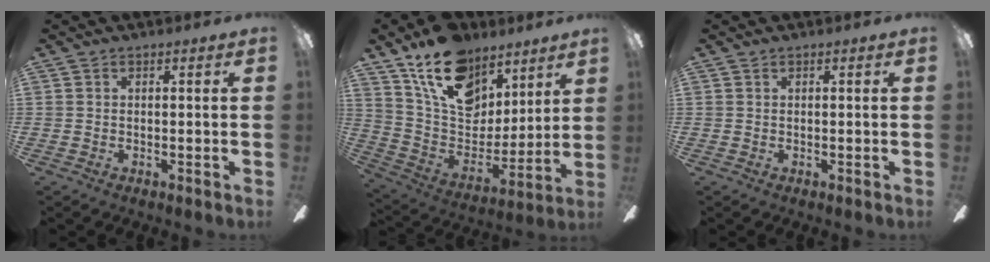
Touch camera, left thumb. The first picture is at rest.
{"total": 20.6, "force": [13.1, 12.5, 9.9], "torque": [-0.173, -0.068, 0.242]}
{"total": 0.0}